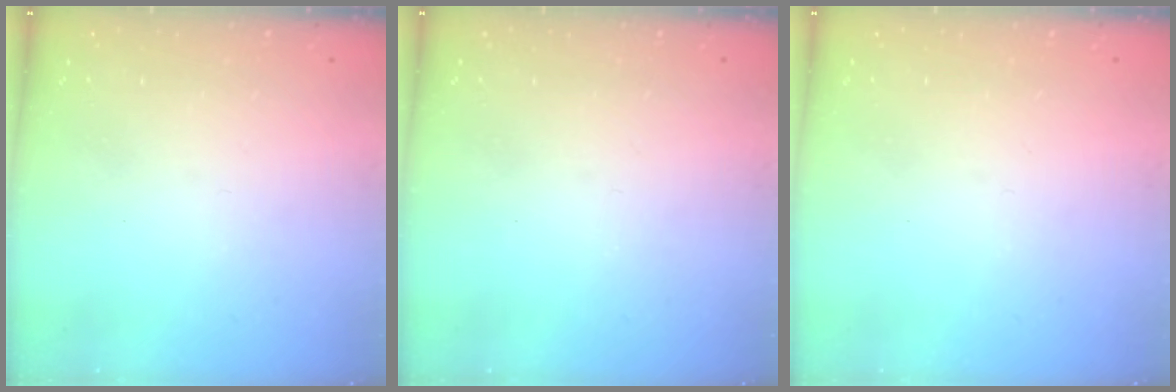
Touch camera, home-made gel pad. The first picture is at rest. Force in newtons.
{"total": 0.0}
{"total": 0.0}